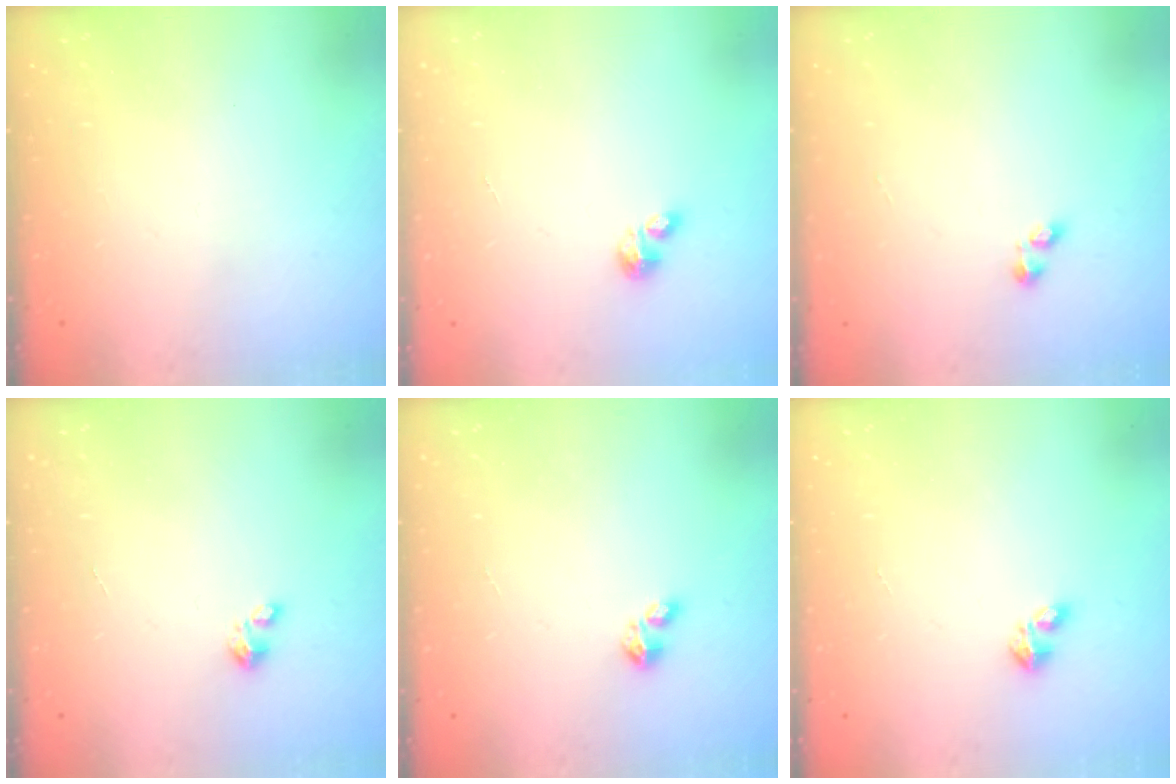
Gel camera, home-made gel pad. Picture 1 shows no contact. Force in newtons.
{"total": 2.1, "press": 2.1, "slide": 0.2}
{"total": 1.6, "press": 1.5, "slide": 0.4}
{"total": 1.6, "press": 1.6, "slide": 0.2}
{"total": 2.7, "press": 2.7, "slide": 0.4}
{"total": 2.9, "press": 2.9, "slide": 0.5}